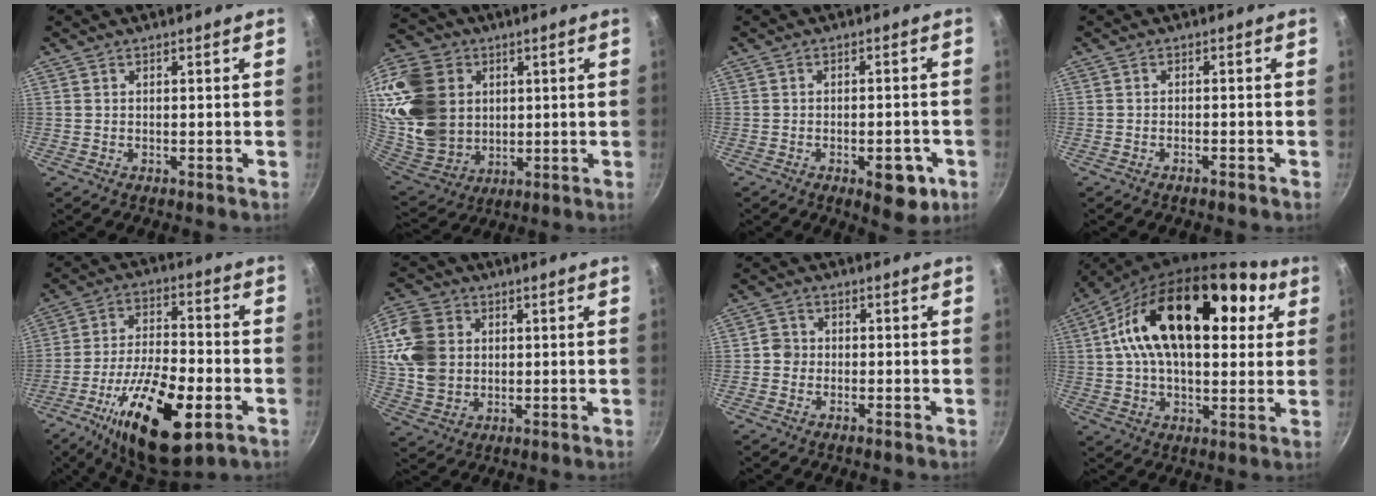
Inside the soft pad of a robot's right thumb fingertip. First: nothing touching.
{"total": 23.3, "force": [6.0, 18.3, 13.2], "torque": [-0.262, -0.013, 0.130]}
{"total": 7.9, "force": [-3.2, 3.6, 6.2], "torque": [-0.055, 0.014, -0.033]}
{"total": 1.3, "force": [-1.1, 0.2, 0.7], "torque": [-0.017, 0.011, -0.015]}
{"total": 22.0, "force": [-9.1, 8.7, 18.1], "torque": [-0.297, 0.020, -0.152]}
{"total": 14.6, "force": [2.7, 11.8, 8.2], "torque": [-0.144, 0.000, 0.055]}
{"total": 2.6, "force": [-1.1, 2.2, 0.8], "torque": [-0.002, 0.013, -0.027]}
{"total": 22.4, "force": [6.2, 13.0, 17.2], "torque": [-0.255, 0.013, 0.080]}